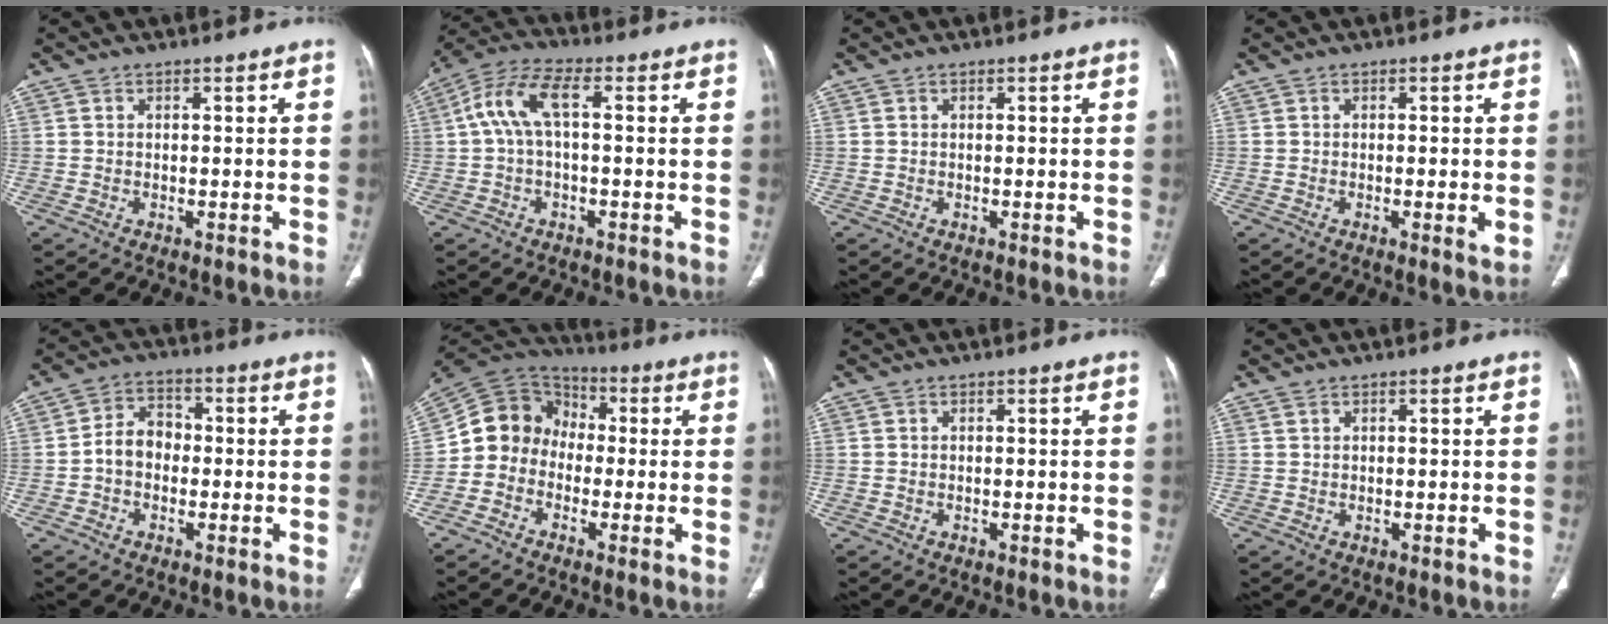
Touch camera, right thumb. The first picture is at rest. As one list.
[{"total": 8.0, "force": [0.7, 3.3, 7.3], "torque": [-0.165, 0.034, 0.009]}, {"total": 0.0}, {"total": 2.0, "force": [-0.3, 0.2, 1.9], "torque": [-0.037, -0.008, -0.007]}, {"total": 6.1, "force": [-1.0, 4.7, 3.7], "torque": [-0.045, 0.025, -0.030]}, {"total": 10.8, "force": [-1.4, 9.6, 4.8], "torque": [-0.071, 0.049, -0.043]}, {"total": 0.0}, {"total": 0.5, "force": [0.5, 0.2, 0.1], "torque": [0.002, 0.003, 0.011]}]